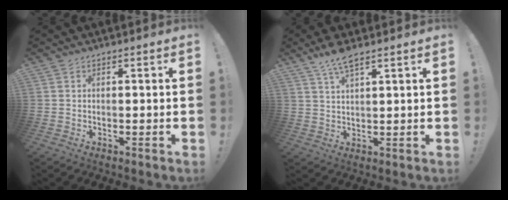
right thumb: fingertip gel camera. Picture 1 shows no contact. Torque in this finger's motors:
{"motor_torque": [-0.09, 0.09, 0.00, 0.00, 0.01]}